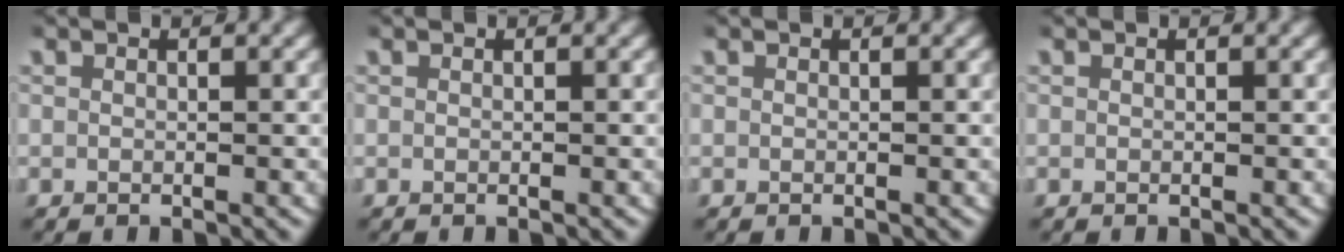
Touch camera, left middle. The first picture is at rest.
{"total": 0.0}
{"total": 0.0}
{"total": 0.0}